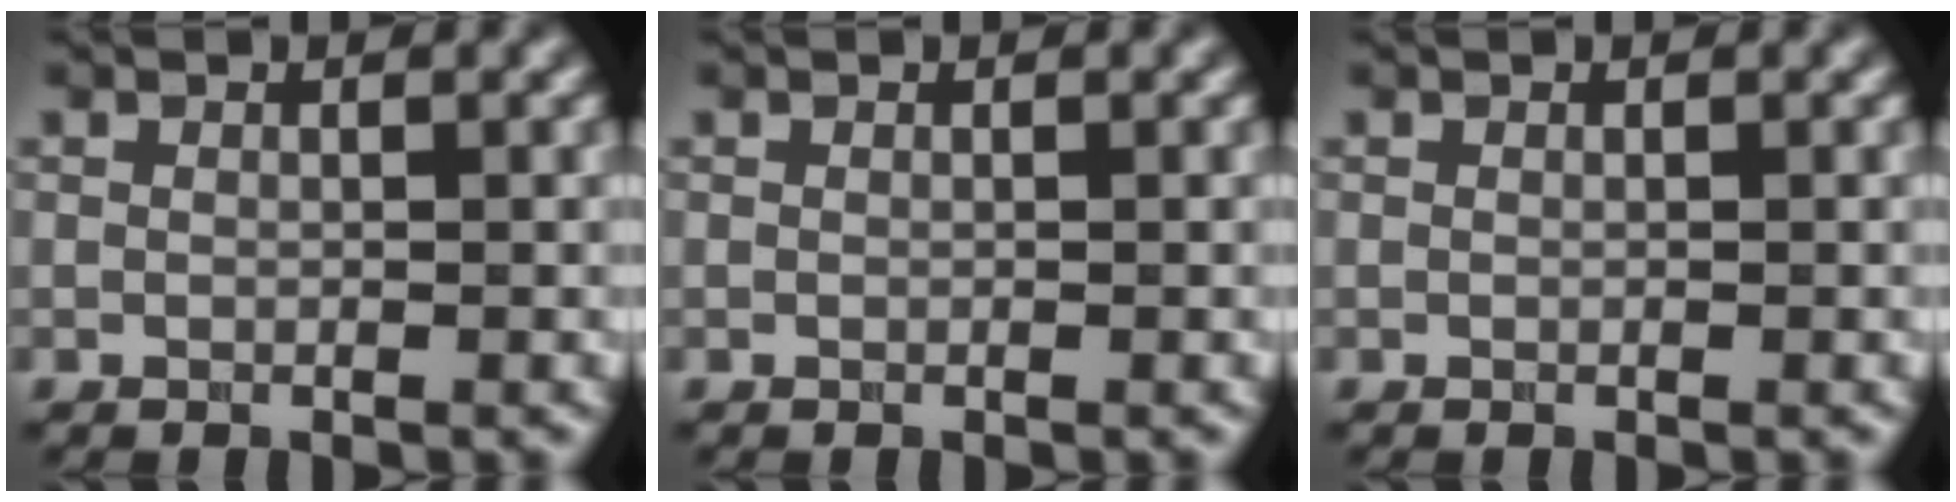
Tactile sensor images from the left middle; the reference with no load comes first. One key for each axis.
{"total": 0.0}
{"total": 0.0}